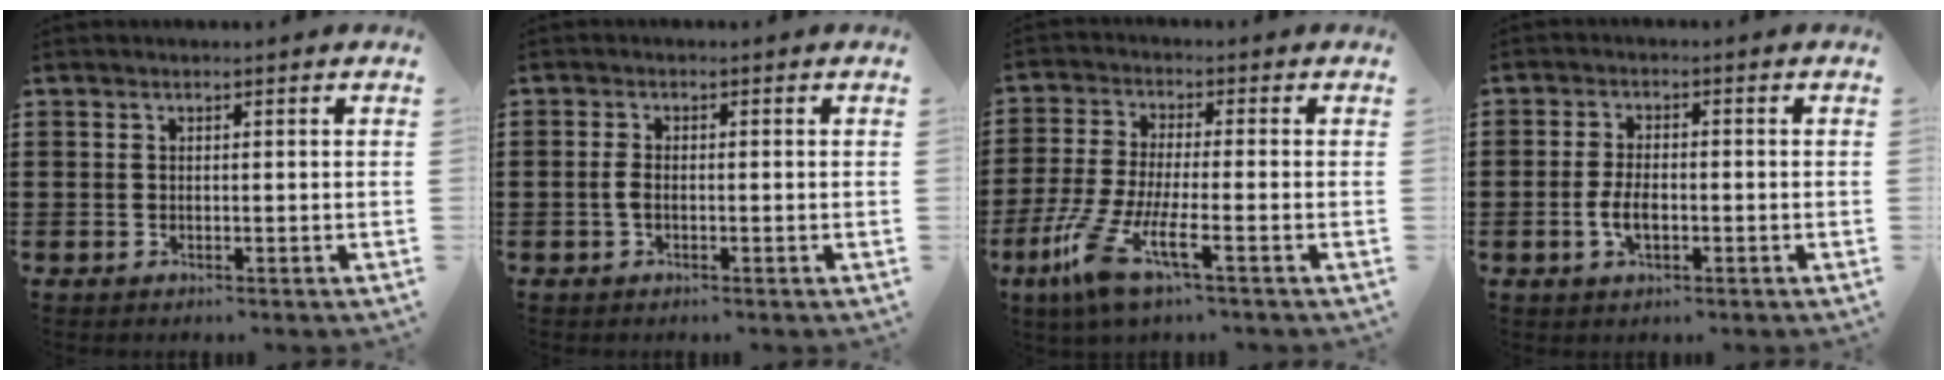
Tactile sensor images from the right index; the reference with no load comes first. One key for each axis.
{"total": 1.9, "fx": -0.4, "fy": 0.7, "fz": 1.7, "tx": -0.048, "ty": -0.004, "tz": -0.013}
{"total": 9.1, "fx": -4.5, "fy": 0.9, "fz": 7.8, "tx": -0.189, "ty": -0.024, "tz": -0.091}
{"total": 3.9, "fx": -1.0, "fy": 1.7, "fz": 3.3, "tx": -0.074, "ty": 0.000, "tz": -0.022}